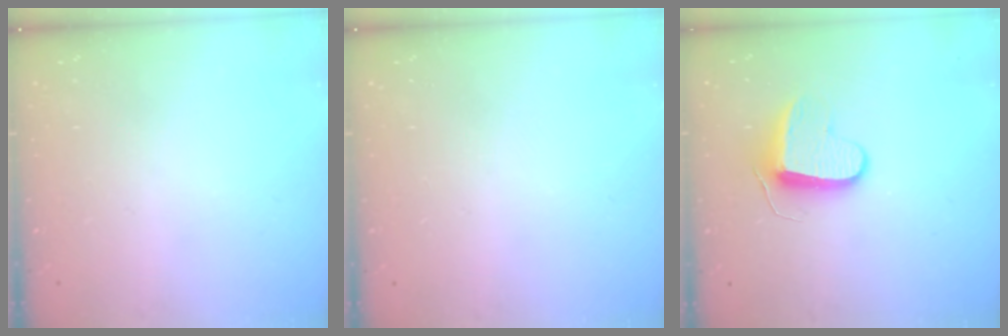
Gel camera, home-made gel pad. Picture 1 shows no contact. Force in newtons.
{"total": 0.0}
{"total": 8.9, "press": 8.9, "slide": 0.1}